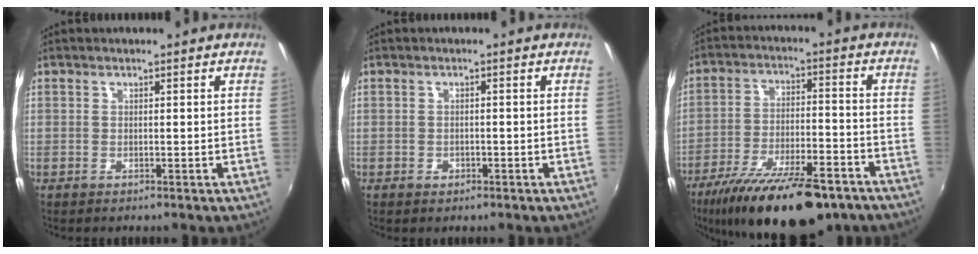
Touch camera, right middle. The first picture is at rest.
{"total": 1.6, "force": [-0.9, 1.3, 0.5], "torque": [-0.010, -0.003, -0.012]}
{"total": 21.8, "force": [-16.0, 7.0, 13.0], "torque": [-0.235, -0.035, -0.240]}